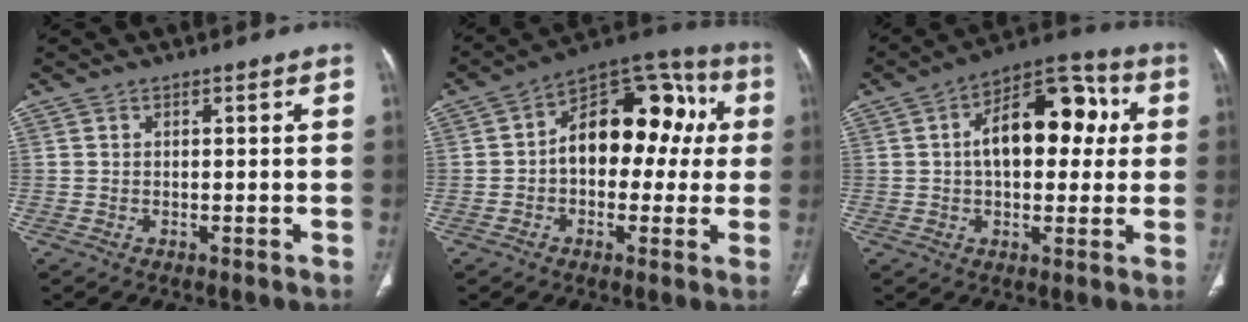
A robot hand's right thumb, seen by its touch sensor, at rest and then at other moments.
{"total": 17.4, "force": [1.5, 11.1, 13.2], "torque": [-0.133, 0.053, 0.012]}
{"total": 16.0, "force": [2.5, 9.1, 12.9], "torque": [-0.159, 0.033, 0.030]}